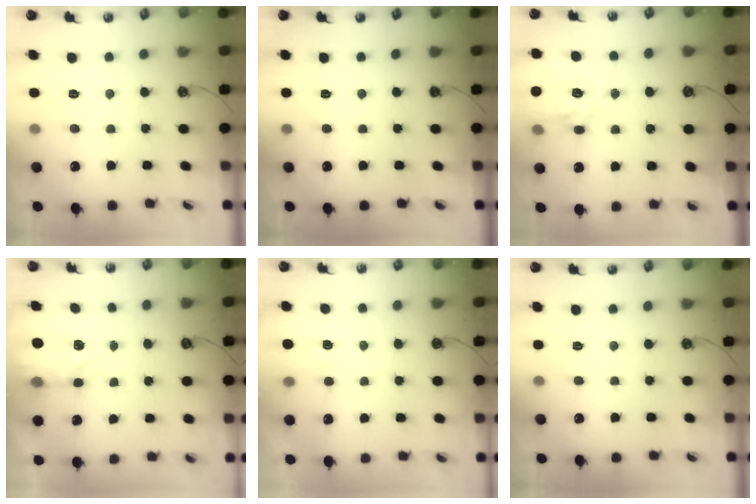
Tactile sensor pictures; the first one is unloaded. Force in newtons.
{"total": 0.0}
{"total": 15.5, "press": 15.4, "slide": 1.4}
{"total": 5.2, "press": 5.2, "slide": 0.4}
{"total": 2.7, "press": 2.6, "slide": 0.4}
{"total": 0.0}